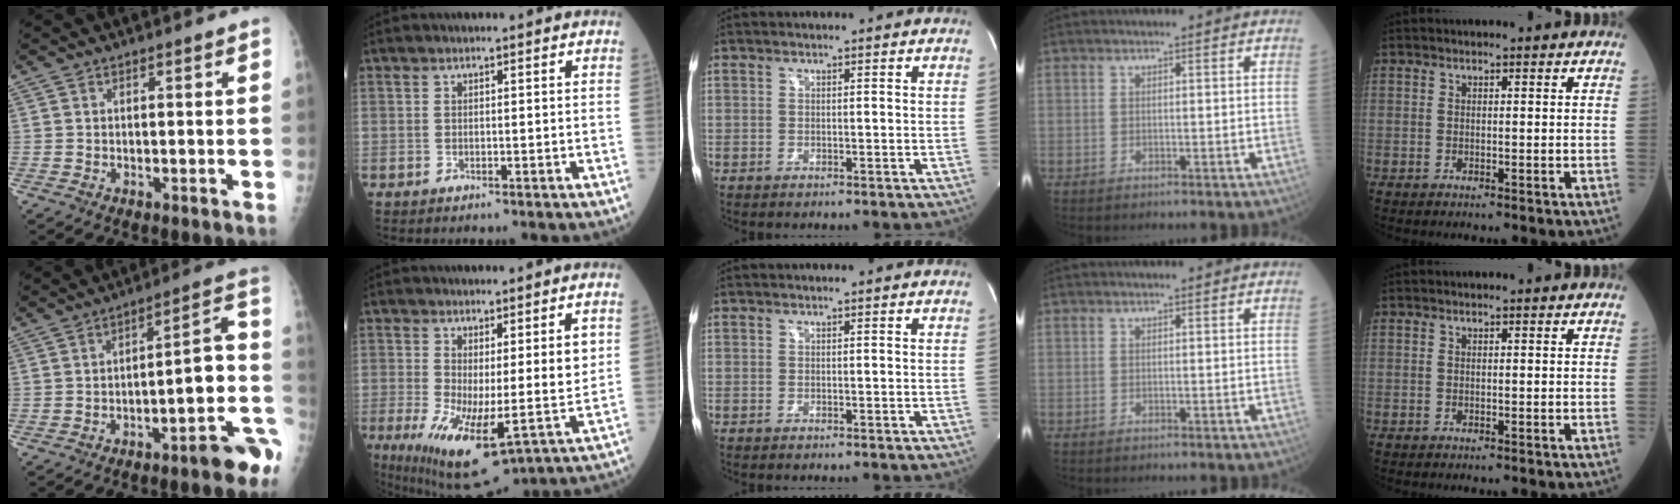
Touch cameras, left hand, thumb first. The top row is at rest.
{"thumb": {"total": 12.9, "force": [-6.3, 2.9, 10.8], "torque": [-0.113, 0.066, -0.088]}, "index": {"total": 12.1, "force": [0.4, 2.5, 11.8], "torque": [-0.203, -0.014, 0.021]}}